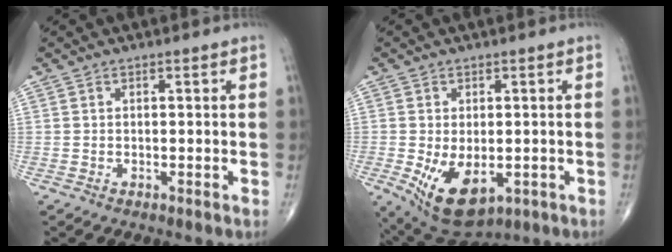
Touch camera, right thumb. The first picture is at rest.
{"total": 10.3, "force": [-2.6, 5.9, 8.1], "torque": [-0.126, -0.013, -0.024]}